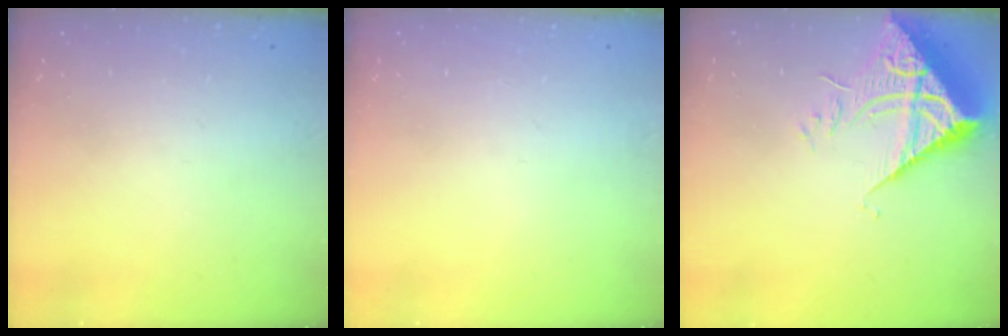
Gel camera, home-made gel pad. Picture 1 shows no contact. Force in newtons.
{"total": 0.0}
{"total": 9.3, "press": 9.2, "slide": 1.2}